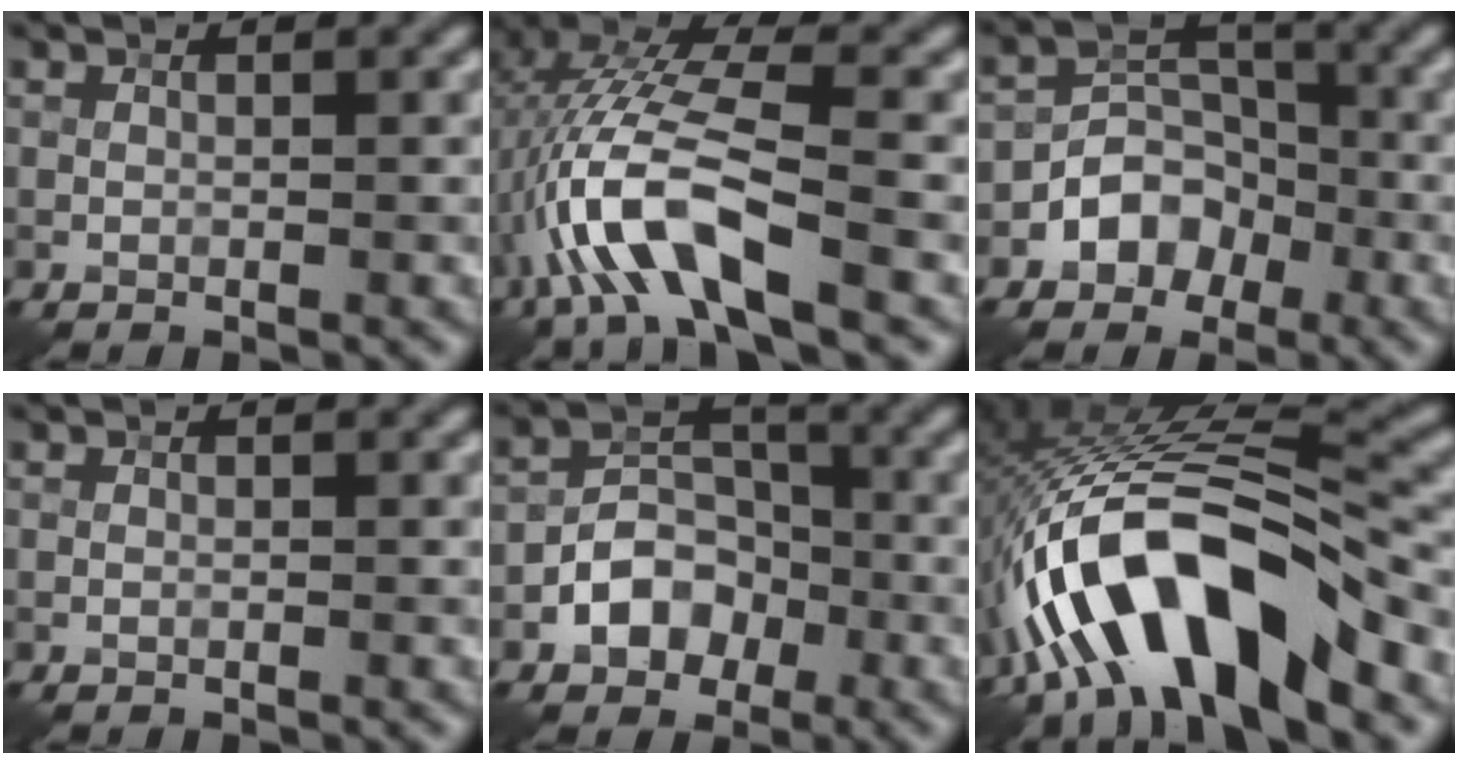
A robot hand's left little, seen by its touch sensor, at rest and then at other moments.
{"total": 9.5, "force": [-3.2, 3.0, 8.5], "torque": [-0.184, 0.011, -0.067]}
{"total": 4.3, "force": [-2.1, 3.3, 1.8], "torque": [-0.015, 0.007, -0.037]}
{"total": 0.0}
{"total": 4.6, "force": [-2.0, 3.4, 2.3], "torque": [-0.028, 0.003, -0.036]}
{"total": 13.5, "force": [-6.2, 4.7, 11.1], "torque": [-0.199, 0.016, -0.110]}